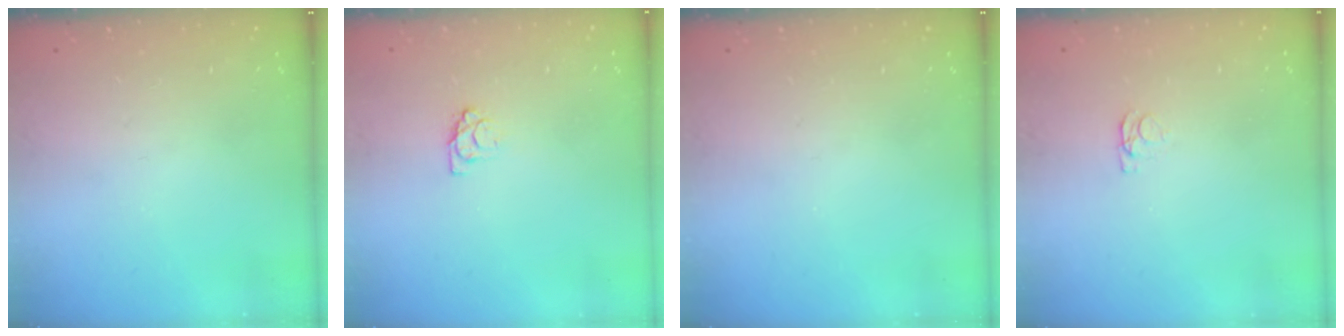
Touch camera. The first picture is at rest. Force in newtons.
{"total": 3.6, "press": 3.6, "slide": 0.4}
{"total": 0.0}
{"total": 1.2, "press": 1.1, "slide": 0.3}